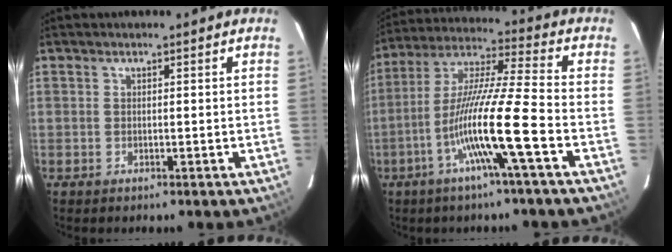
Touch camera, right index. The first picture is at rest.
{"total": 14.0, "force": [-5.2, -1.3, 13.0], "torque": [-0.249, -0.003, -0.103]}